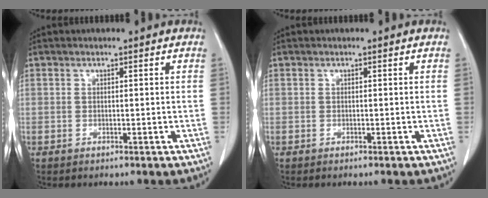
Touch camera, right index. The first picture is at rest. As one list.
[{"total": 0.0}]